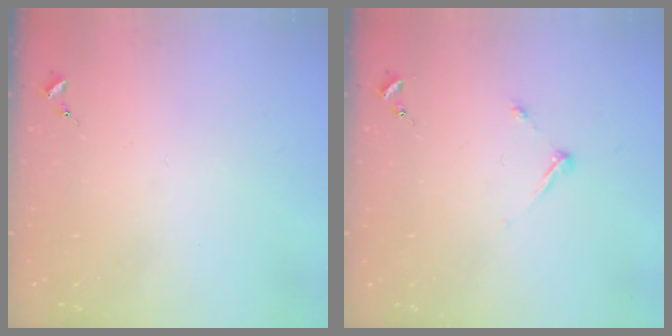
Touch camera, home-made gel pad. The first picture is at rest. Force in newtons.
{"total": 4.8, "press": 4.8, "slide": 0.6}